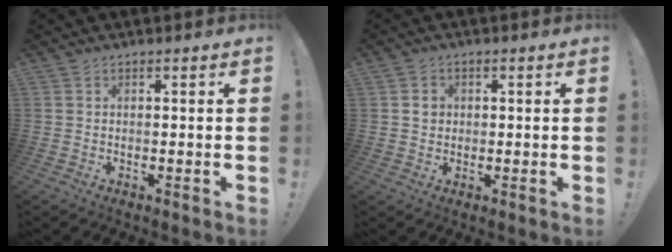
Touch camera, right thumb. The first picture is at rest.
{"total": 3.0, "force": [0.3, 2.8, 1.0], "torque": [0.001, -0.002, 0.001]}